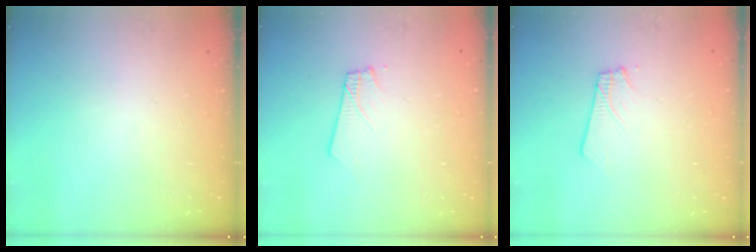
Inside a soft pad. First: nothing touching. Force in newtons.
{"total": 1.8, "press": 1.8, "slide": 0.1}
{"total": 1.8, "press": 1.8, "slide": 0.1}